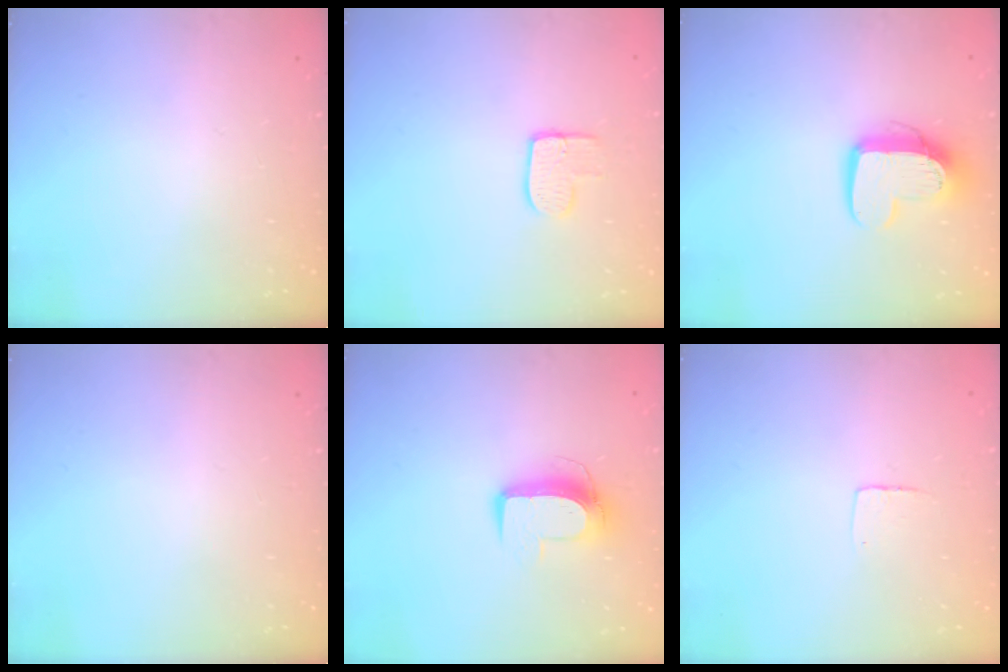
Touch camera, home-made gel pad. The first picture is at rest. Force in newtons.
{"total": 7.9, "press": 7.9, "slide": 0.5}
{"total": 12.9, "press": 12.8, "slide": 1.1}
{"total": 0.0}
{"total": 10.2, "press": 10.2, "slide": 0.6}
{"total": 3.9, "press": 3.8, "slide": 0.3}